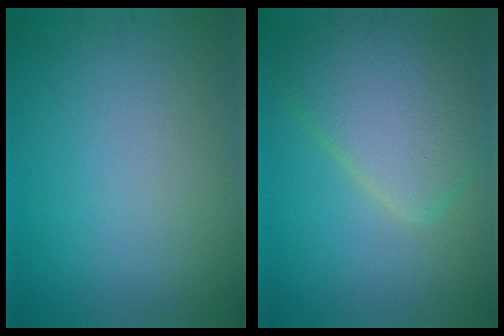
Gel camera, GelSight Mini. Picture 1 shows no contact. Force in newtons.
{"total": 6.8, "press": 6.8, "slide": 0.4}